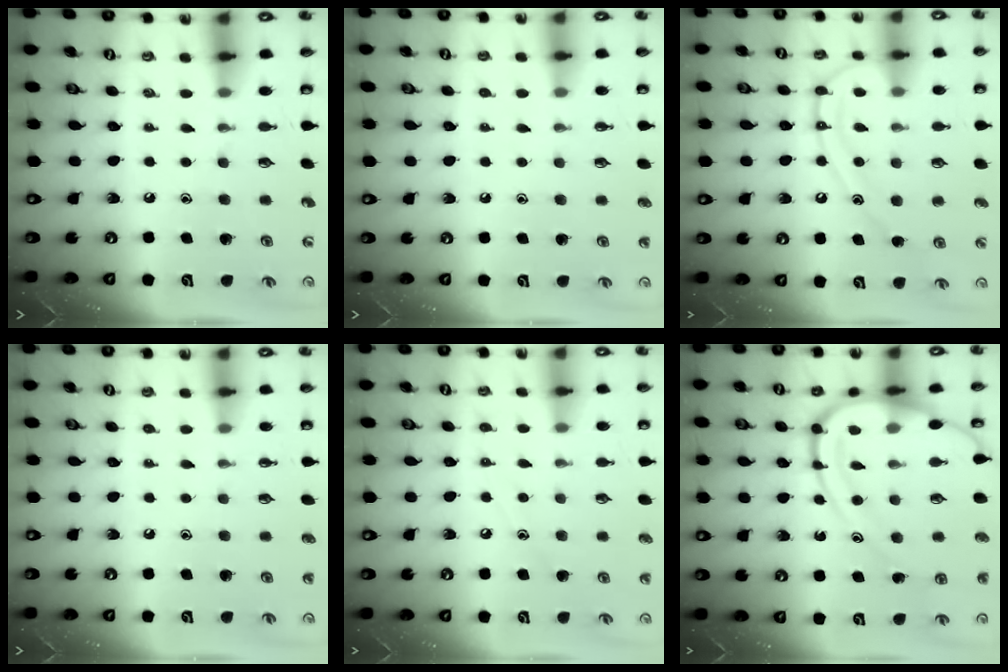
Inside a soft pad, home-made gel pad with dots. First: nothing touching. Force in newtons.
{"total": 0.7, "press": 0.7, "slide": 0.0}
{"total": 14.0, "press": 13.9, "slide": 1.4}
{"total": 0.9, "press": 0.9, "slide": 0.0}
{"total": 7.2, "press": 7.1, "slide": 0.8}
{"total": 13.9, "press": 13.8, "slide": 0.8}